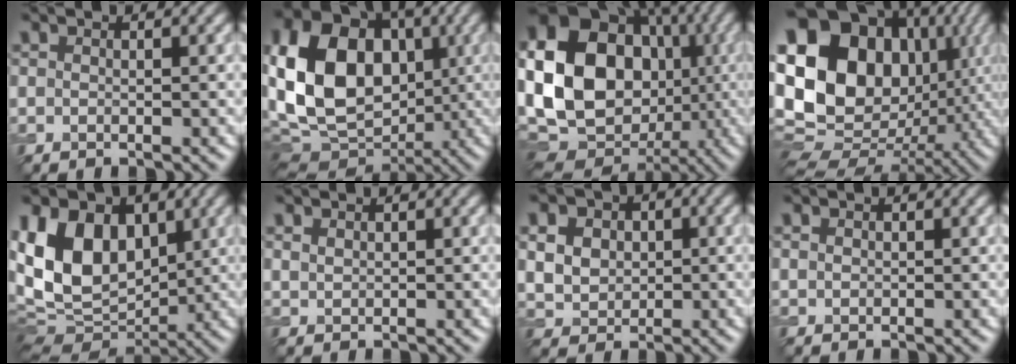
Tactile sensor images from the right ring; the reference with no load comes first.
{"total": 13.2, "force": [0.4, 10.0, 8.7], "torque": [-0.175, 0.003, -0.007]}
{"total": 22.4, "force": [0.0, 18.2, 13.0], "torque": [-0.276, -0.010, -0.023]}
{"total": 21.6, "force": [3.9, 17.1, 12.5], "torque": [-0.244, 0.024, 0.069]}
{"total": 12.9, "force": [2.5, 9.3, 8.6], "torque": [-0.175, 0.012, 0.039]}
{"total": 0.8, "force": [0.6, 0.4, 0.3], "torque": [-0.011, -0.001, 0.016]}
{"total": 9.5, "force": [3.3, 7.3, 5.0], "torque": [-0.098, 0.034, 0.041]}
{"total": 0.5, "force": [0.2, 0.4, 0.2], "torque": [-0.004, -0.001, 0.006]}